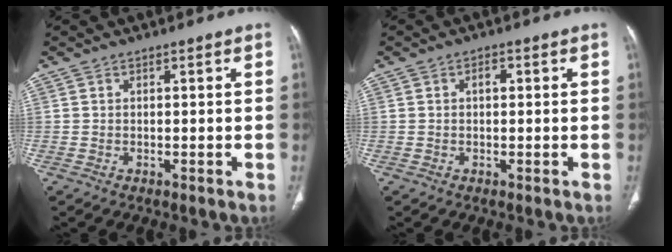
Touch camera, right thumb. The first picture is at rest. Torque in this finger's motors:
{"motor_torque": [-0.02, 0.72, 0.15, -0.17, -0.01]}